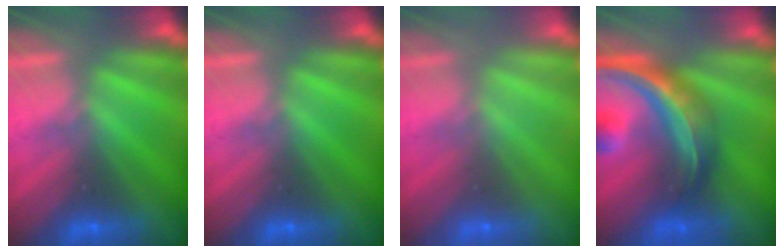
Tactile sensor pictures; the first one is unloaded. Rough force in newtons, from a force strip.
{"total": 0.0}
{"total": 3.1}
{"total": 7.4}